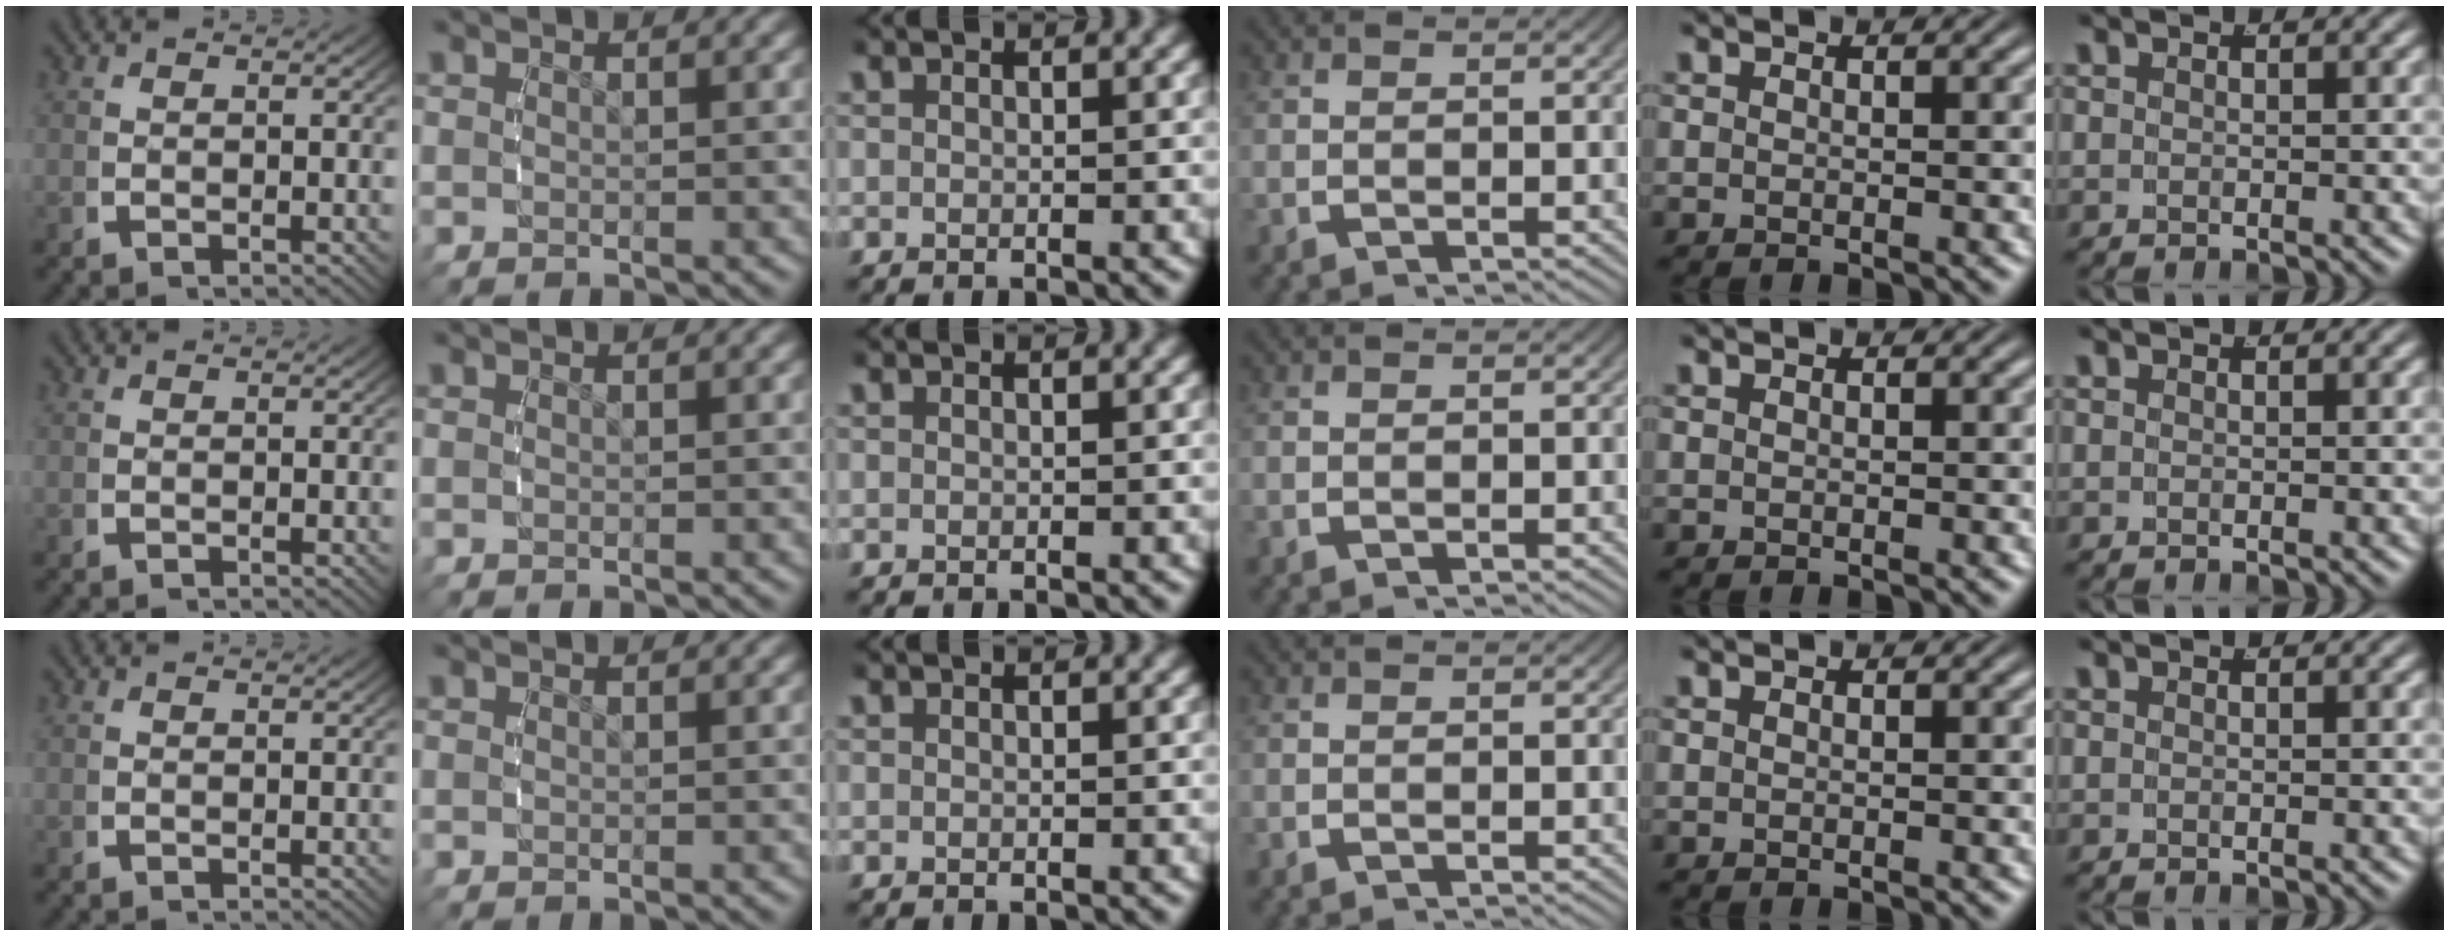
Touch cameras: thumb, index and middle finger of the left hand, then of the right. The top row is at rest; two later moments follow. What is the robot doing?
{"motion": "reach", "object": "jewelry box"}